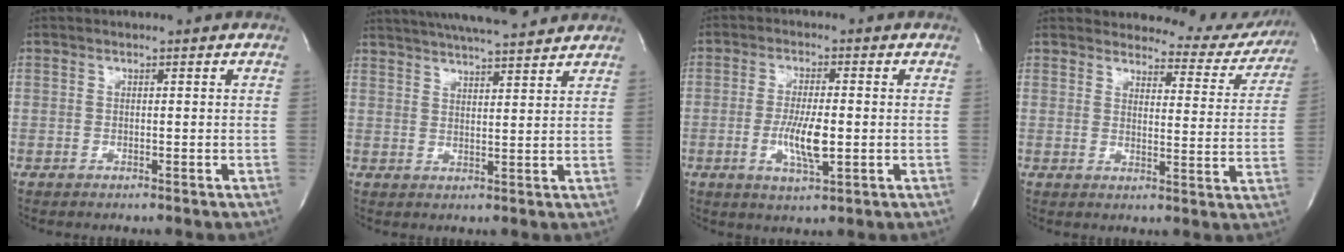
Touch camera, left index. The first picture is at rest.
{"total": 16.0, "force": [14.3, 2.0, 7.0], "torque": [-0.121, 0.030, 0.207]}
{"total": 6.4, "force": [-1.2, 1.3, 6.2], "torque": [-0.120, -0.008, -0.020]}
{"total": 12.7, "force": [12.2, 3.4, 1.4], "torque": [0.013, -0.042, 0.123]}